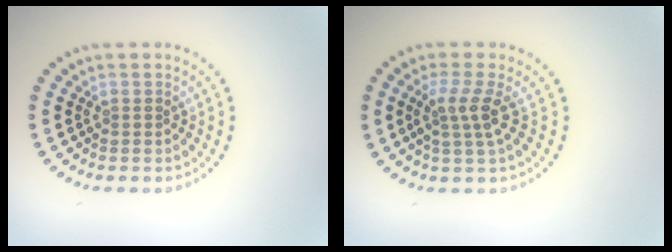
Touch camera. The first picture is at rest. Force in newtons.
{"total": 2.6, "press": 1.9, "slide": 1.7}